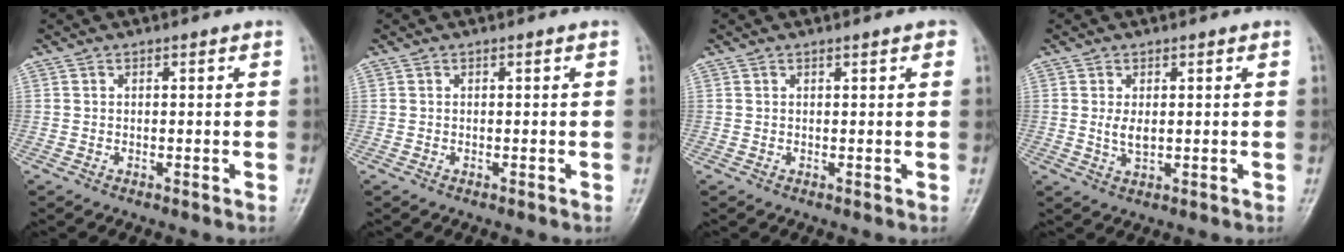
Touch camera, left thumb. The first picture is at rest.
{"total": 0.0}
{"total": 1.1, "force": [0.7, 0.3, 0.8], "torque": [-0.009, 0.000, 0.006]}
{"total": 2.7, "force": [0.5, 1.5, 2.2], "torque": [-0.040, -0.008, 0.011]}